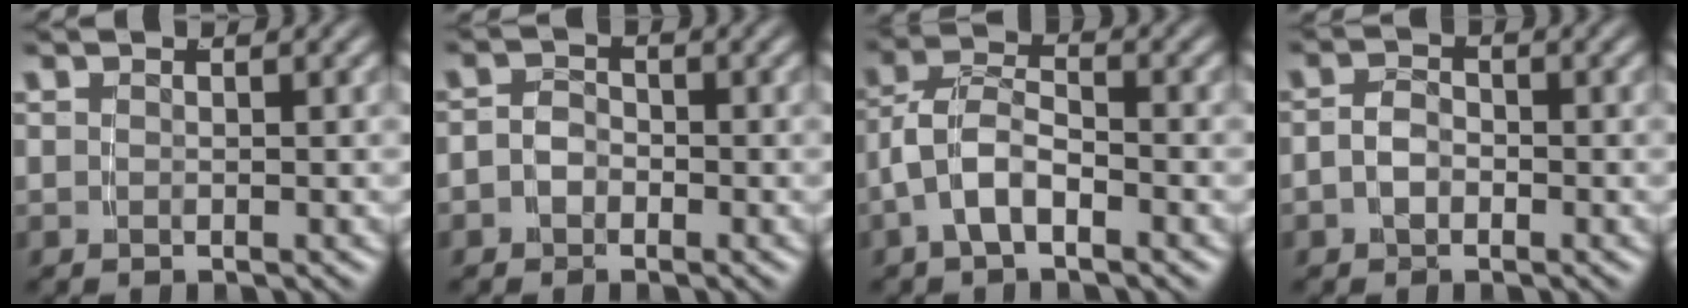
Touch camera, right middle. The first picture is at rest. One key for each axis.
{"total": 2.5, "fx": -1.2, "fy": 2.0, "fz": 0.9, "tx": -0.026, "ty": -0.014, "tz": -0.018}
{"total": 4.6, "fx": -1.6, "fy": 2.9, "fz": 3.2, "tx": -0.069, "ty": -0.021, "tz": -0.022}
{"total": 2.4, "fx": -1.0, "fy": 1.7, "fz": 1.3, "tx": -0.035, "ty": -0.009, "tz": -0.014}